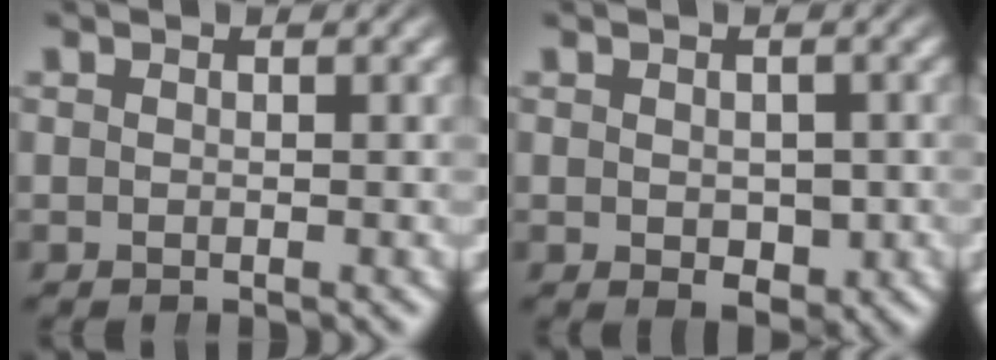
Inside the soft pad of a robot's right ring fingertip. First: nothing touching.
{"total": 2.8, "force": [-1.0, 1.5, 2.1], "torque": [-0.026, -0.022, 0.001]}